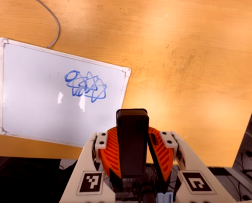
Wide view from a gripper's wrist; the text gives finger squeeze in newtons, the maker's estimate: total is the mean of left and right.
{"total": 5.7, "left": 5.5, "right": 6.0}